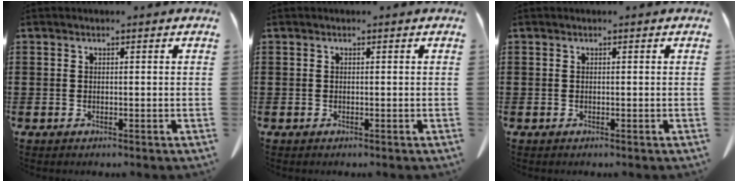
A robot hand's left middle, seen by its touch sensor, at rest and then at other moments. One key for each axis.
{"total": 0.0}
{"total": 0.0}